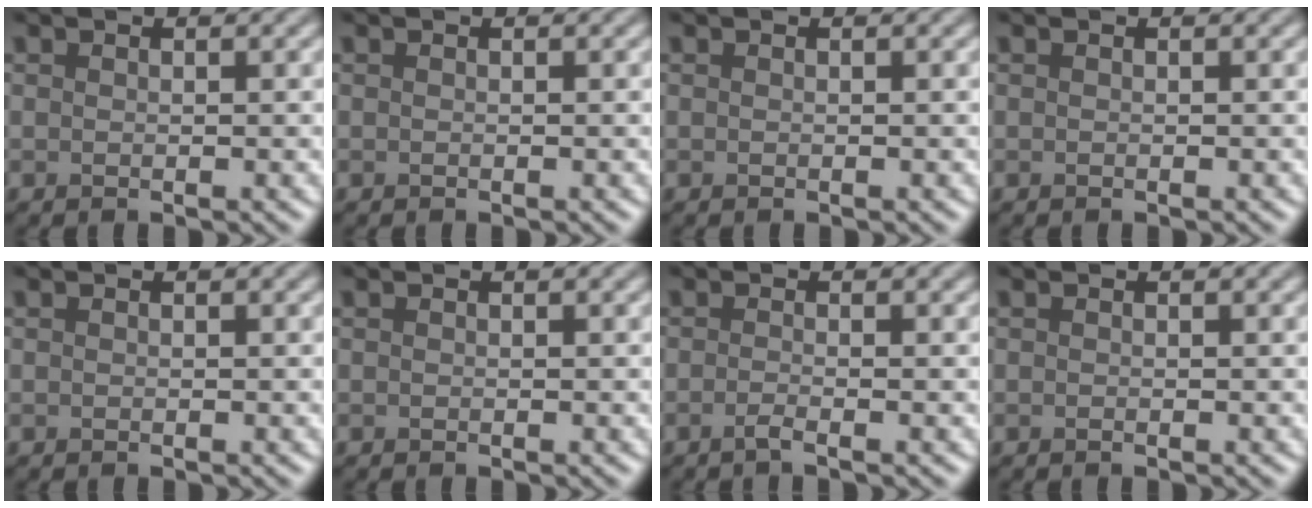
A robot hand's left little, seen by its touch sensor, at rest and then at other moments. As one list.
[{"total": 0.0}, {"total": 0.0}, {"total": 0.0}, {"total": 0.0}, {"total": 0.0}, {"total": 1.1, "force": [-0.9, -0.1, 0.6], "torque": [-0.013, -0.005, -0.021]}, {"total": 0.0}]